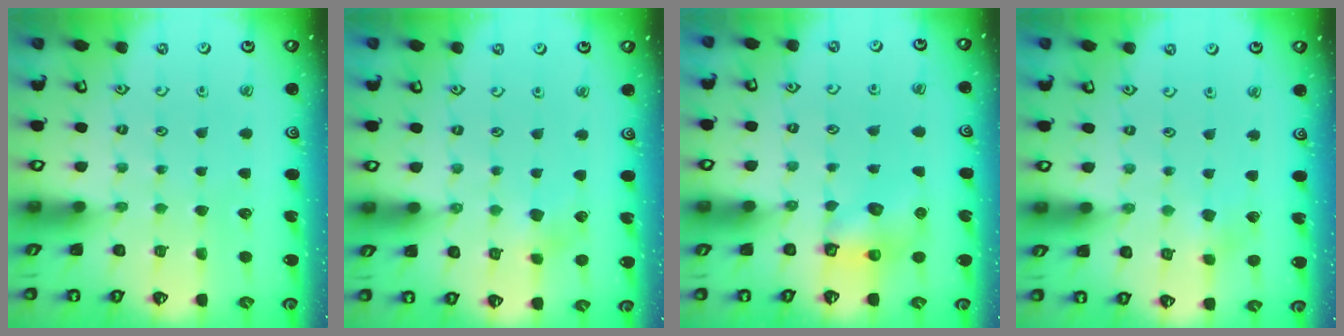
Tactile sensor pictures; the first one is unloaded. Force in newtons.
{"total": 6.1, "press": 6.1, "slide": 0.3}
{"total": 6.0, "press": 6.0, "slide": 0.1}
{"total": 3.7, "press": 3.7, "slide": 0.4}